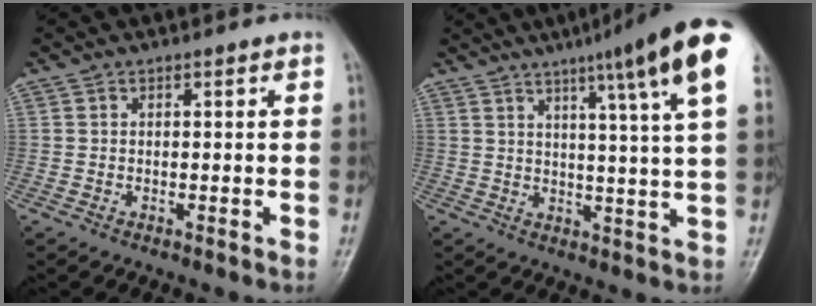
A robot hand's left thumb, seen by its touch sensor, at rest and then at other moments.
{"total": 17.2, "force": [9.5, 0.8, 14.4], "torque": [-0.191, -0.026, 0.112]}